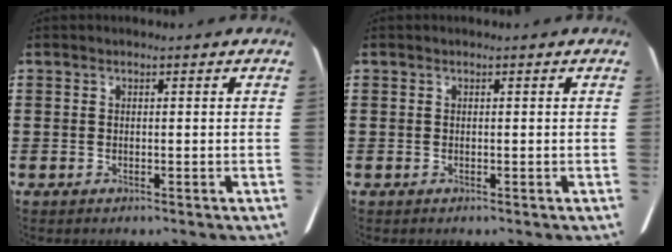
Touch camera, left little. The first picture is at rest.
{"total": 0.0}